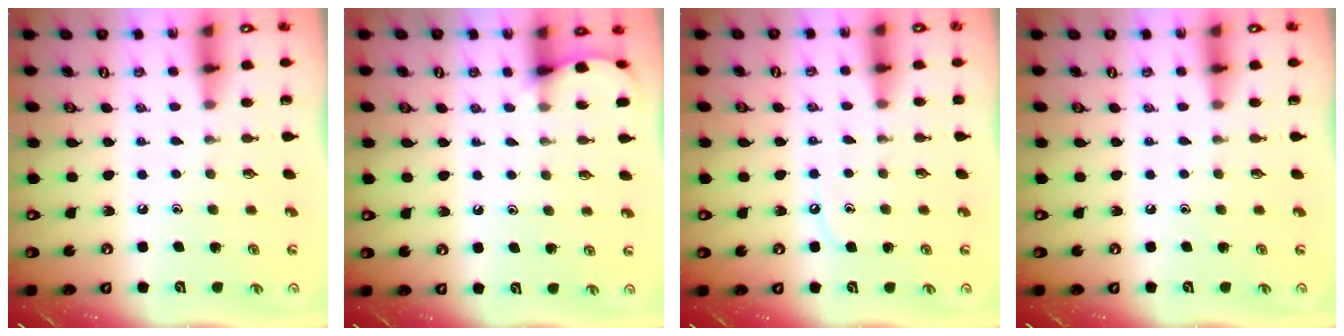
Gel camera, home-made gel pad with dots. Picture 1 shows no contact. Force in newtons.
{"total": 3.5, "press": 3.5, "slide": 0.5}
{"total": 5.6, "press": 5.6, "slide": 0.7}
{"total": 0.0}